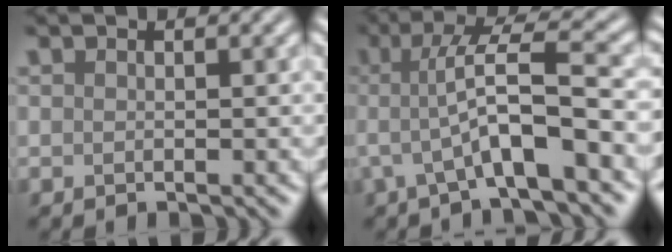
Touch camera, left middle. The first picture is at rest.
{"total": 5.8, "force": [-0.6, 1.0, 5.7], "torque": [-0.103, 0.014, -0.018]}